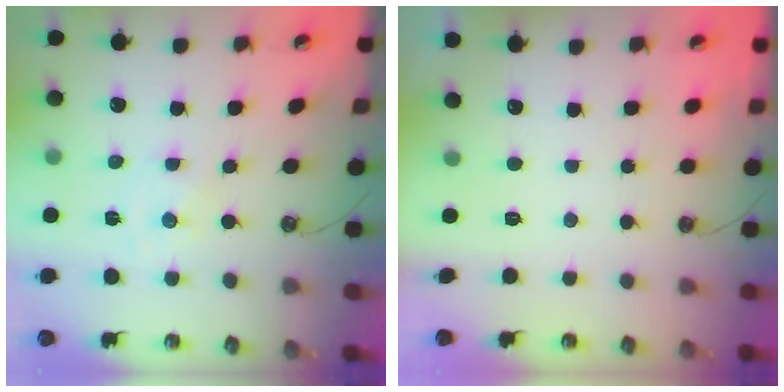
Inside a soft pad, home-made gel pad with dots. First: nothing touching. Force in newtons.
{"total": 0.0}